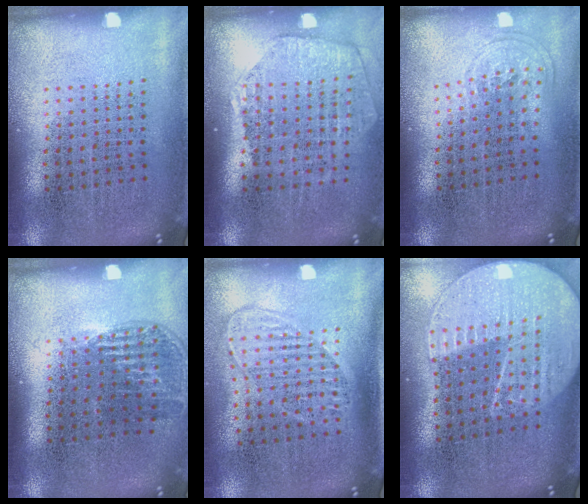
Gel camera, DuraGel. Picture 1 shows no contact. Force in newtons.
{"total": 1.8, "press": 1.7, "slide": 0.8}
{"total": 0.8, "press": 0.5, "slide": 0.7}
{"total": 1.1, "press": 1.0, "slide": 0.6}
{"total": 1.5, "press": 1.2, "slide": 0.8}
{"total": 2.3, "press": 2.0, "slide": 1.1}